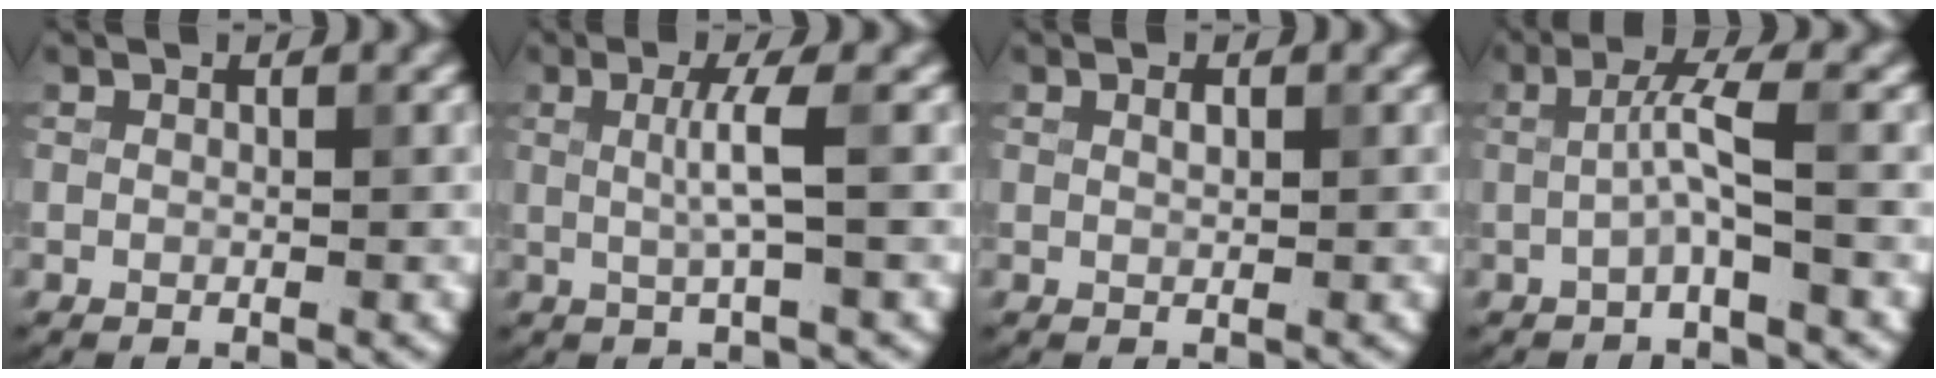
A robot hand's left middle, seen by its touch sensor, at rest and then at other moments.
{"total": 2.5, "force": [0.1, 0.0, 2.5], "torque": [-0.053, 0.005, 0.003]}
{"total": 0.6, "force": [0.2, 0.2, 0.5], "torque": [-0.011, 0.004, 0.007]}
{"total": 2.7, "force": [-0.6, -0.2, 2.6], "torque": [-0.055, 0.011, -0.013]}